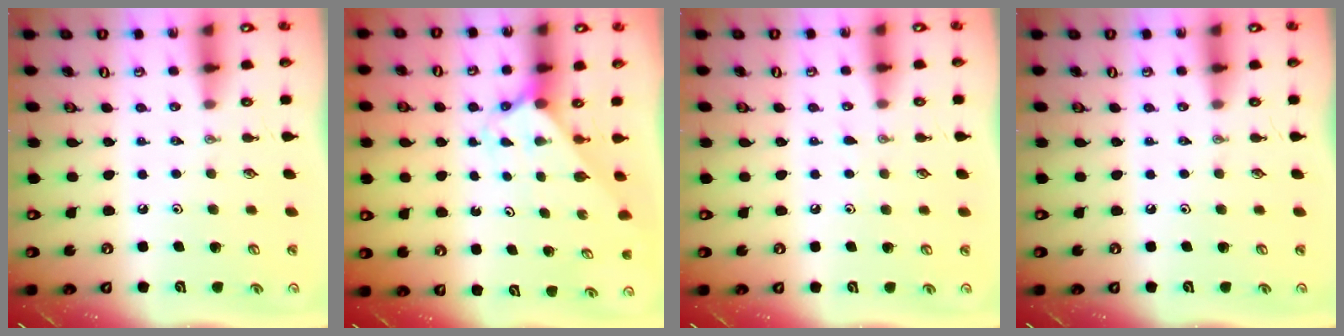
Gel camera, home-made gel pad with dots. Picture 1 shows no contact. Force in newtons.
{"total": 2.1, "press": 2.1, "slide": 0.2}
{"total": 2.7, "press": 2.7, "slide": 0.4}
{"total": 0.0}